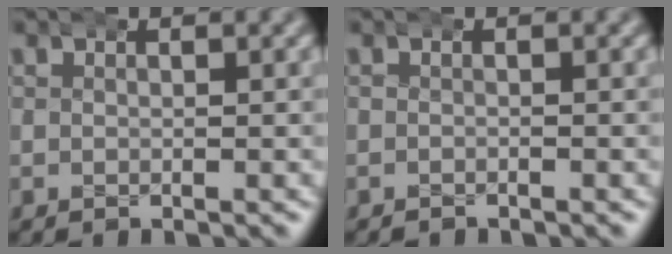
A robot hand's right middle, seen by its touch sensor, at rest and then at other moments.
{"total": 0.7, "force": [-0.6, -0.2, -0.1], "torque": [0.003, 0.001, -0.010]}